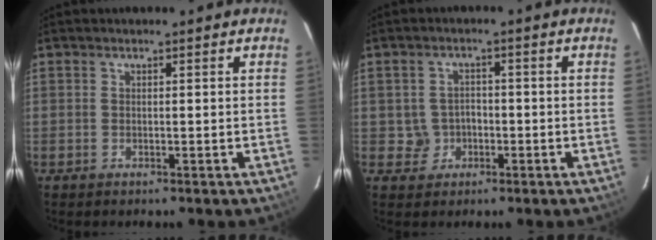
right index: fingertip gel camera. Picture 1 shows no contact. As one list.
[{"total": 3.5, "force": [-0.9, 3.3, 0.6], "torque": [-0.019, 0.013, -0.007]}]